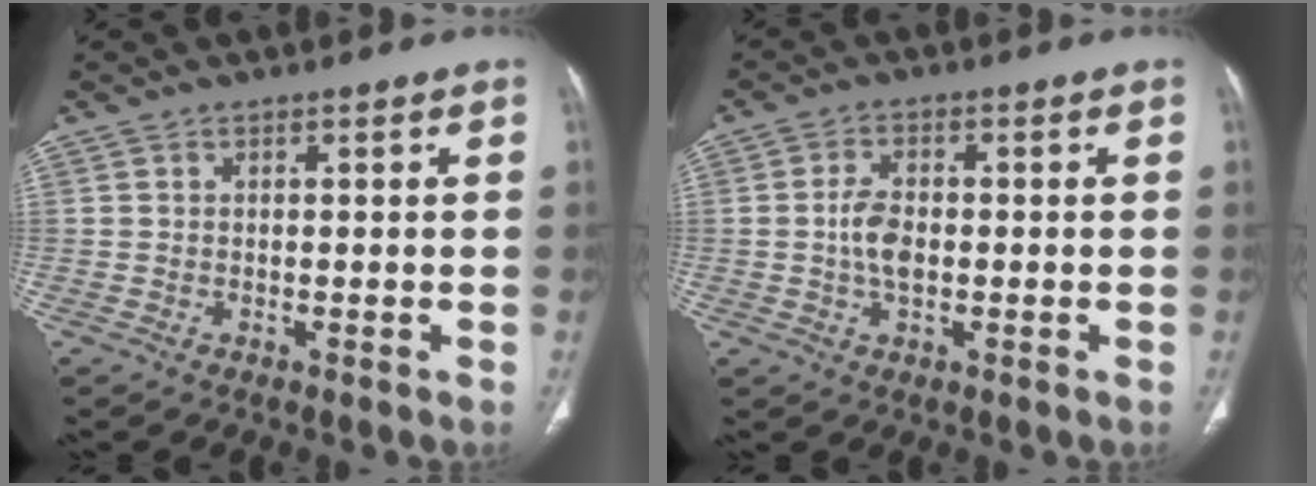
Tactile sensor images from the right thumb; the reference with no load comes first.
{"total": 5.0, "force": [-0.4, 2.8, 4.1], "torque": [-0.080, 0.005, -0.008]}